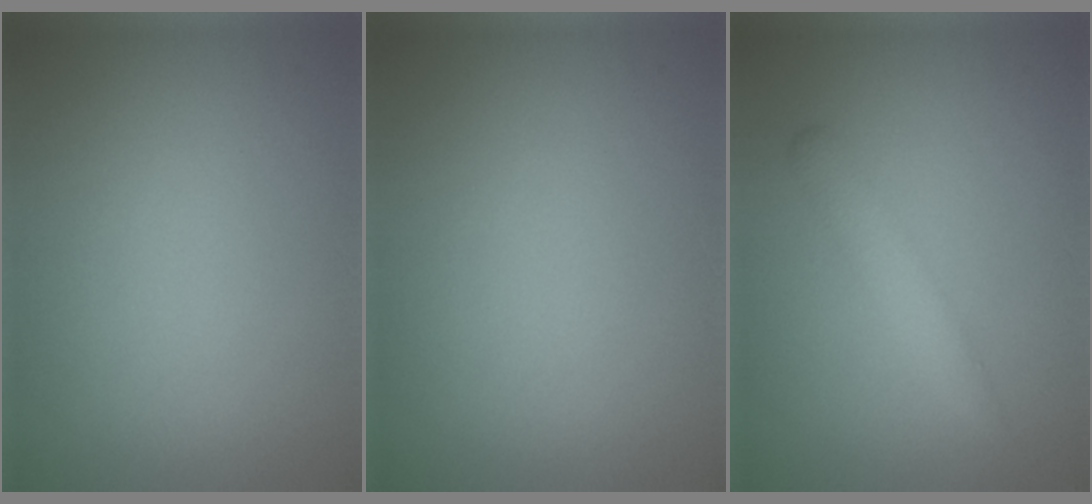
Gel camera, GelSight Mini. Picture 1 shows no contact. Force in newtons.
{"total": 0.0}
{"total": 2.0, "press": 2.0, "slide": 0.0}